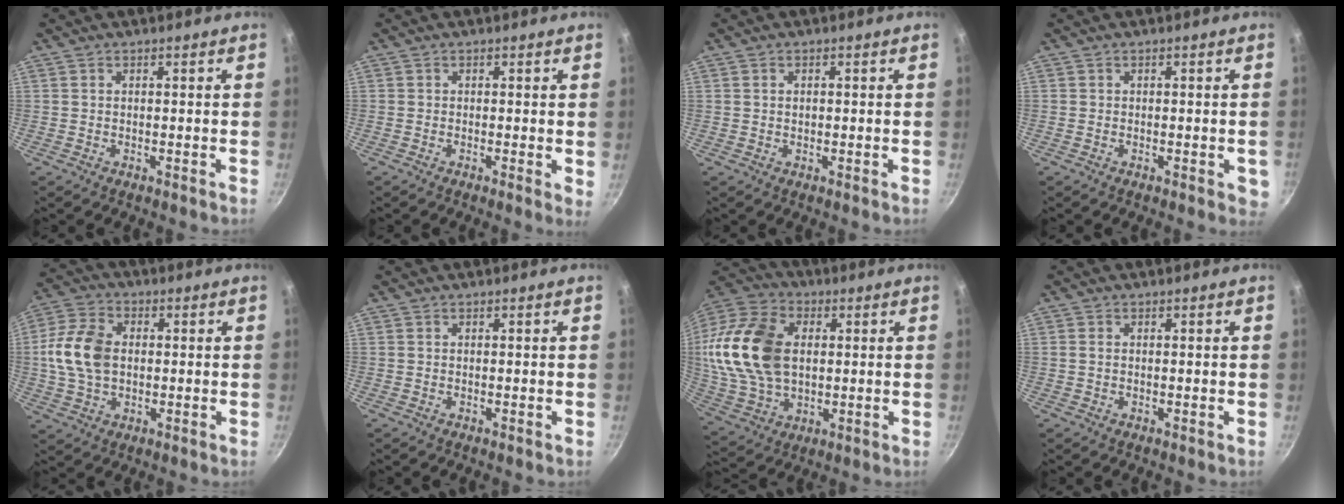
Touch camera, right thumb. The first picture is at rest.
{"total": 1.2, "force": [0.0, 0.4, 1.2], "torque": [-0.015, -0.005, -0.005]}
{"total": 1.1, "force": [0.2, 0.8, 0.7], "torque": [-0.011, 0.003, 0.003]}
{"total": 2.3, "force": [-0.7, 1.3, 1.8], "torque": [-0.014, -0.002, -0.010]}
{"total": 12.0, "force": [0.6, 8.3, 8.6], "torque": [-0.160, 0.016, 0.002]}
{"total": 0.0}
{"total": 21.3, "force": [2.5, 14.5, 15.4], "torque": [-0.289, 0.011, 0.048]}
{"total": 1.0, "force": [0.1, 0.7, 0.7], "torque": [-0.013, 0.002, 0.001]}